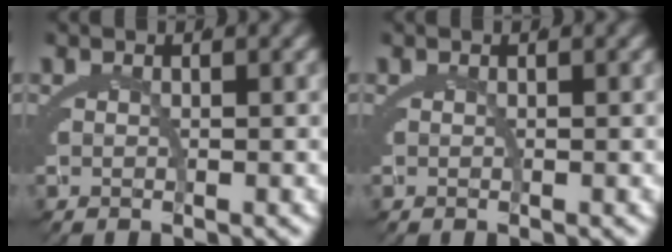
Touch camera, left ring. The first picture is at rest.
{"total": 0.0}